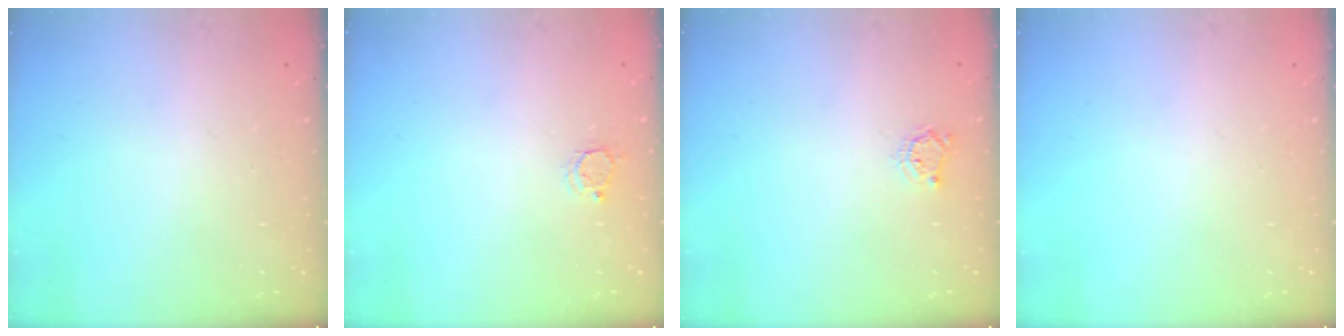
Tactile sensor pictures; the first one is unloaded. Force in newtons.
{"total": 2.9, "press": 2.8, "slide": 0.4}
{"total": 3.3, "press": 3.3, "slide": 0.4}
{"total": 0.0}